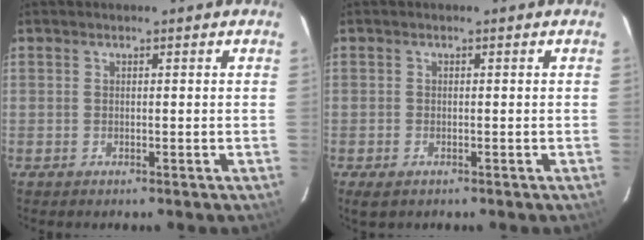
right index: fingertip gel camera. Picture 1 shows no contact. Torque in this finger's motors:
{"motor_torque": [0.10, -0.08, -0.09, -0.01]}